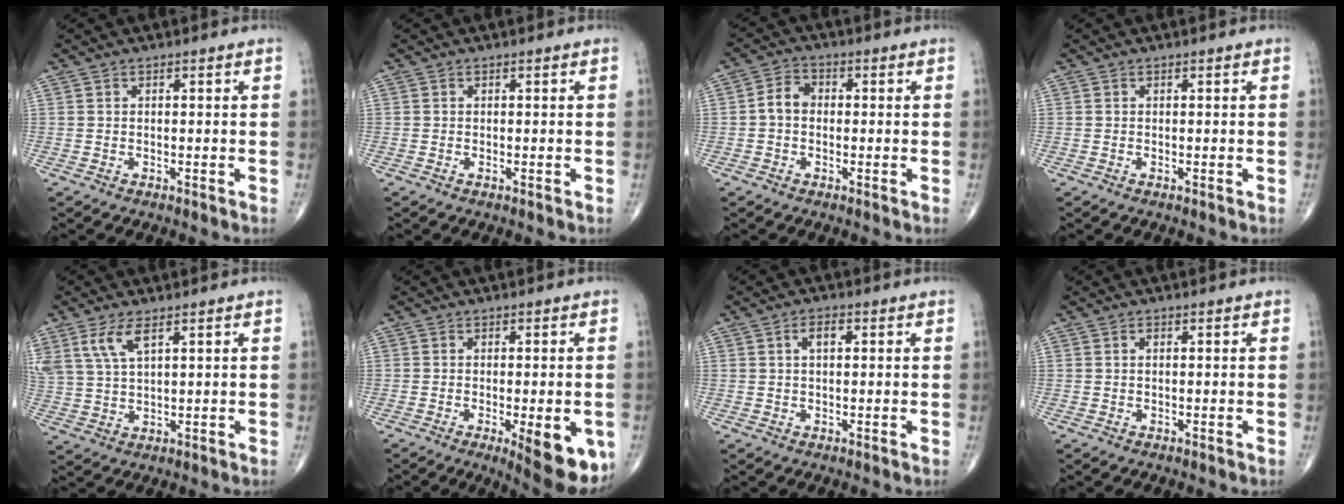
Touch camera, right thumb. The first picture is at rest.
{"total": 0.0}
{"total": 4.2, "force": [-0.4, 3.2, 2.6], "torque": [-0.040, 0.018, -0.016]}
{"total": 0.0}
{"total": 6.7, "force": [3.7, 2.5, 5.0], "torque": [-0.115, -0.007, 0.082]}
{"total": 11.6, "force": [-4.0, 3.7, 10.2], "torque": [-0.114, -0.010, -0.042]}
{"total": 2.7, "force": [0.8, 1.4, 2.2], "torque": [-0.039, 0.007, 0.012]}
{"total": 0.5, "force": [0.1, 0.3, 0.4], "torque": [-0.006, 0.001, 0.001]}